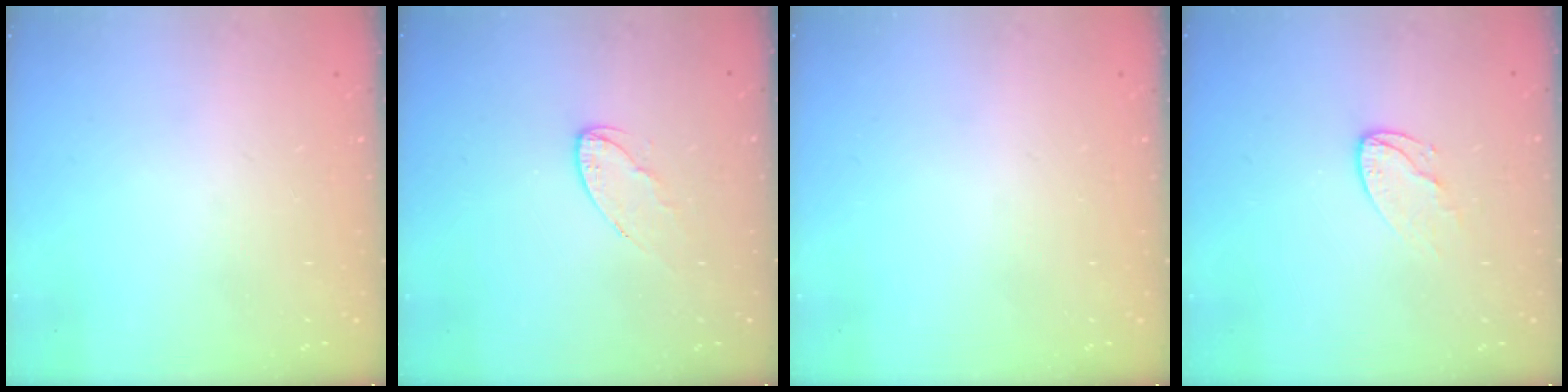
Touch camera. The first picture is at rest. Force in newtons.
{"total": 5.7, "press": 5.7, "slide": 0.5}
{"total": 0.0}
{"total": 6.0, "press": 6.0, "slide": 0.4}